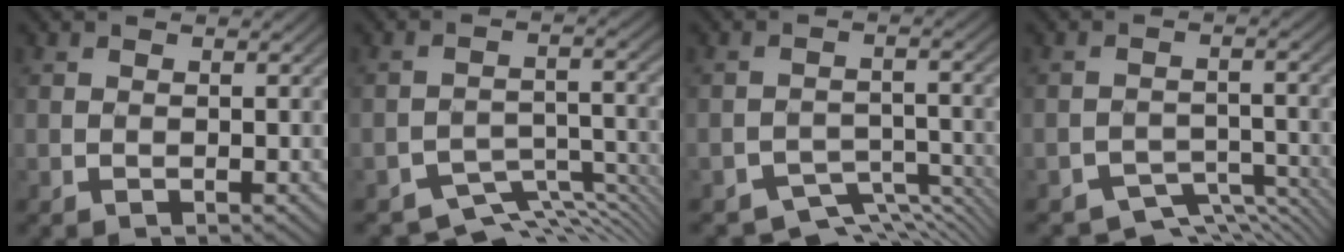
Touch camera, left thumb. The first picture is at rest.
{"total": 7.3, "force": [-6.2, 2.6, 2.9], "torque": [-0.044, -0.017, -0.097]}
{"total": 6.3, "force": [-5.1, 2.5, 2.6], "torque": [-0.038, -0.016, -0.081]}
{"total": 5.7, "force": [-4.8, 2.1, 2.2], "torque": [-0.032, -0.015, -0.073]}